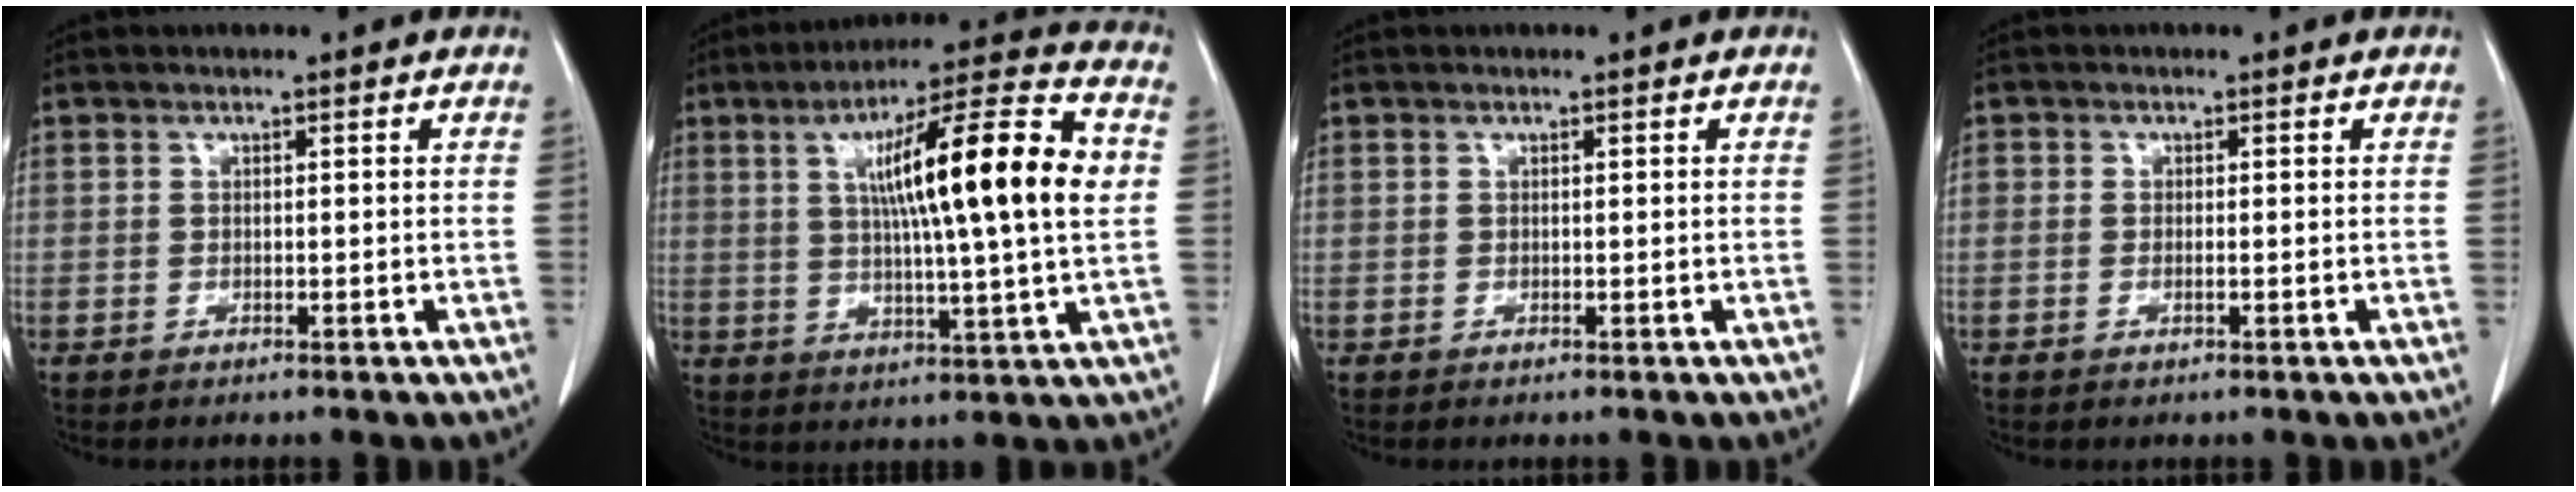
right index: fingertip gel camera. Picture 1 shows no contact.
{"total": 19.1, "force": [3.0, 0.9, 18.8], "torque": [-0.295, 0.020, 0.039]}
{"total": 0.0}
{"total": 1.3, "force": [-0.2, 0.7, 1.0], "torque": [-0.020, -0.001, -0.001]}